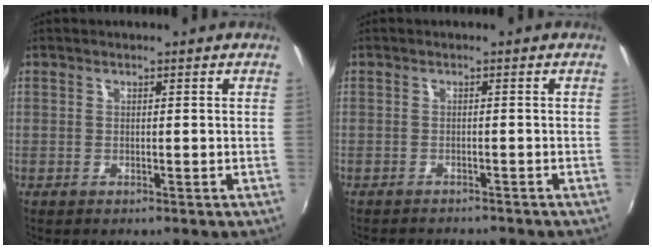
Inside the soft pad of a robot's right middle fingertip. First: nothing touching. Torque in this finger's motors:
{"motor_torque": [0.01, -0.28, 0.01, 0.01]}